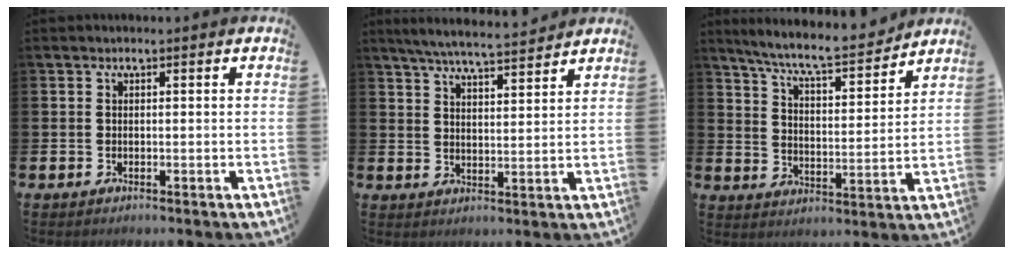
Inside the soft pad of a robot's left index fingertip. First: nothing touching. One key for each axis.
{"total": 5.7, "fx": 5.5, "fy": 0.0, "fz": 1.5, "tx": -0.042, "ty": -0.033, "tz": 0.098}
{"total": 8.1, "fx": 7.5, "fy": 0.9, "fz": 3.0, "tx": -0.083, "ty": -0.051, "tz": 0.128}